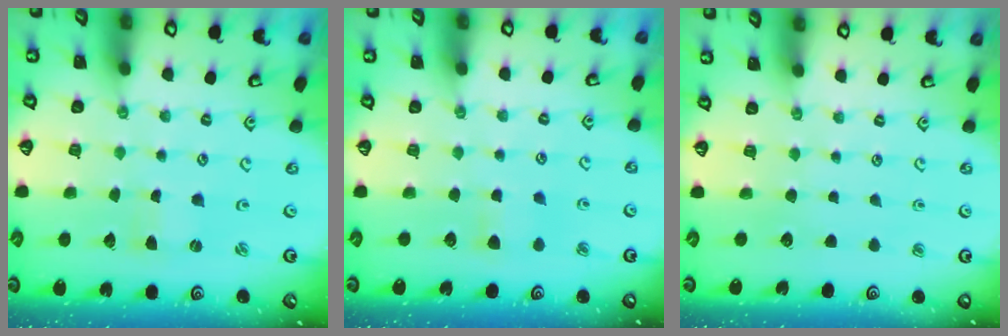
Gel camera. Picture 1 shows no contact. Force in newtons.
{"total": 5.1, "press": 5.1, "slide": 0.5}
{"total": 0.0}